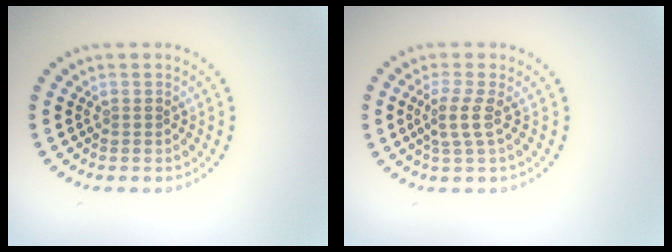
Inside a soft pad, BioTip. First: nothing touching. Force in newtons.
{"total": 2.1, "press": 1.6, "slide": 1.4}